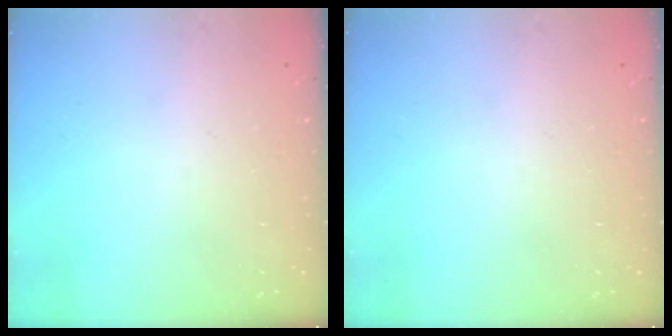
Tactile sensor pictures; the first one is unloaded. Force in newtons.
{"total": 0.0}